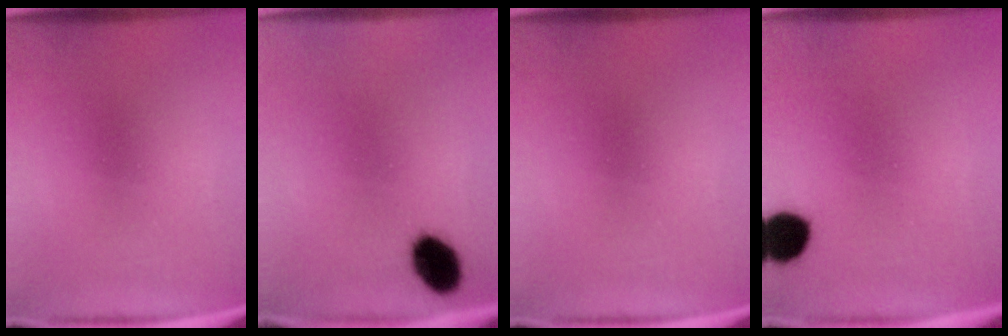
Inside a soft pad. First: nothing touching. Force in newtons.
{"total": 7.1}
{"total": 0.0}
{"total": 9.1}